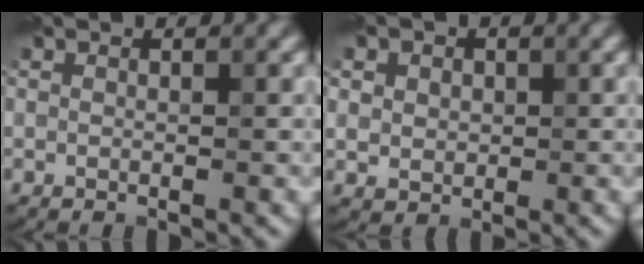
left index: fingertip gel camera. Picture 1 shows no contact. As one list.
[{"total": 4.0, "force": [1.5, 3.2, 1.9], "torque": [-0.040, 0.012, 0.015]}]